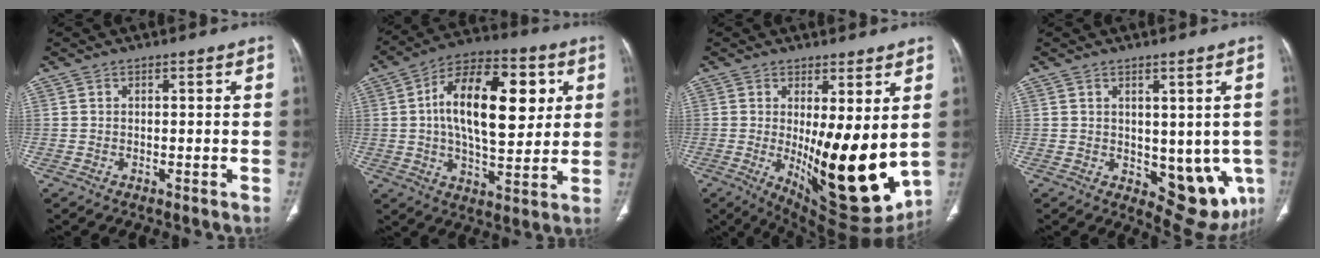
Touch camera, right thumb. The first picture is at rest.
{"total": 20.7, "force": [4.2, 10.3, 17.5], "torque": [-0.255, 0.005, 0.060]}
{"total": 18.6, "force": [-0.5, 6.6, 17.4], "torque": [-0.242, -0.047, 0.017]}
{"total": 10.6, "force": [-1.4, 6.0, 8.7], "torque": [-0.064, -0.020, 0.001]}